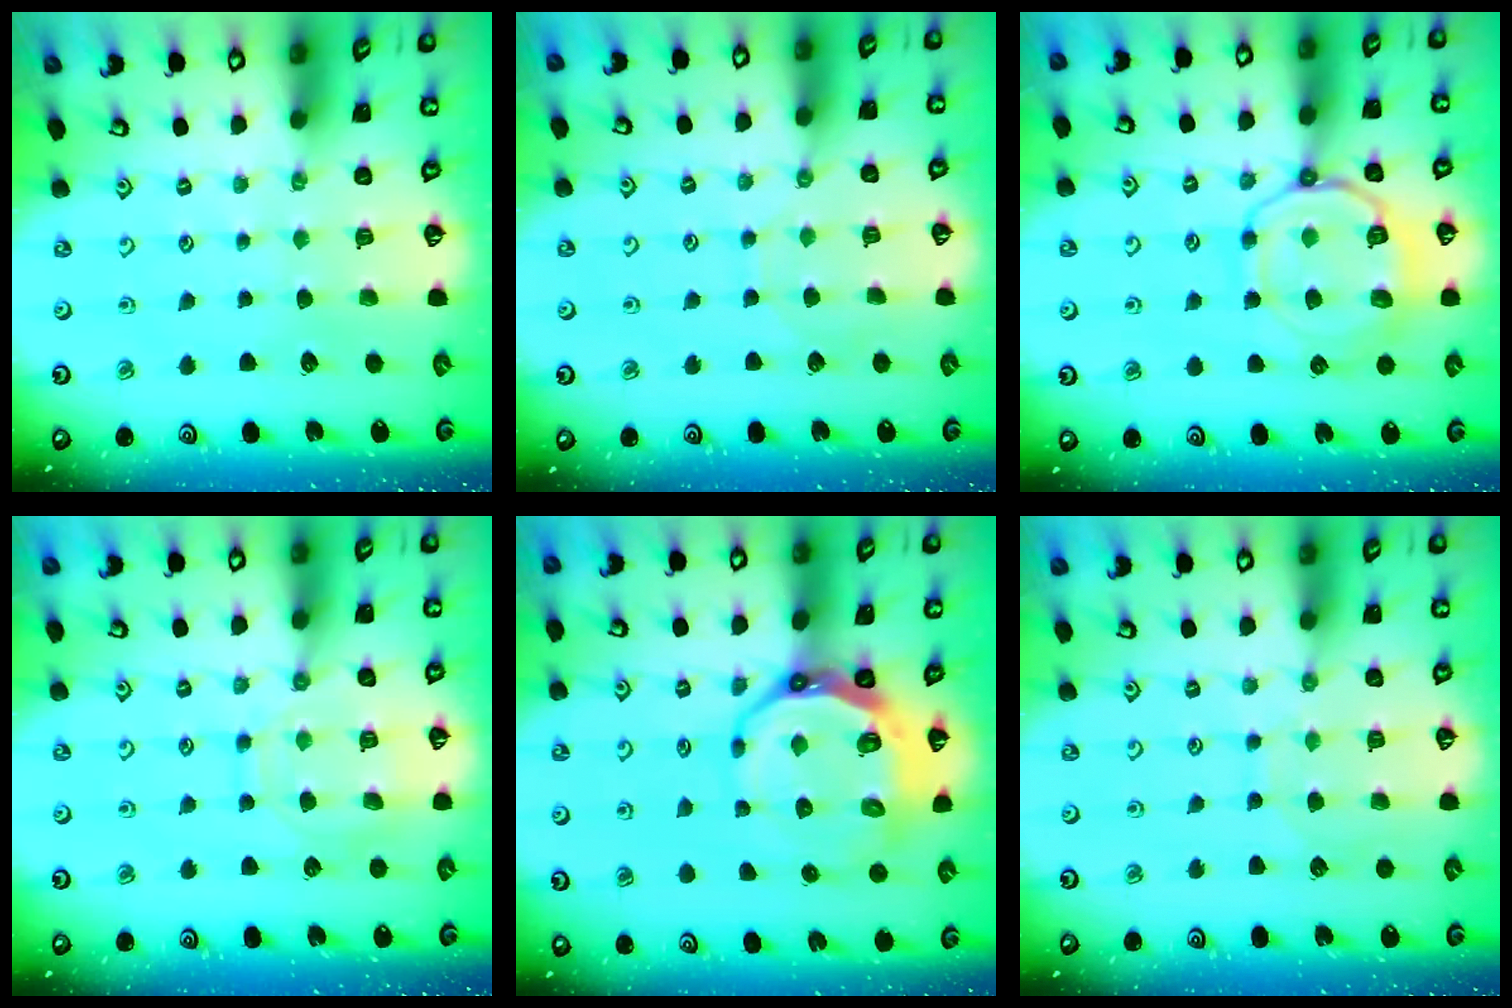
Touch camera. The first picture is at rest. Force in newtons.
{"total": 2.8, "press": 2.8, "slide": 0.4}
{"total": 12.6, "press": 12.6, "slide": 1.4}
{"total": 11.7, "press": 11.7, "slide": 0.7}
{"total": 13.2, "press": 12.5, "slide": 4.3}
{"total": 6.9, "press": 6.9, "slide": 0.7}